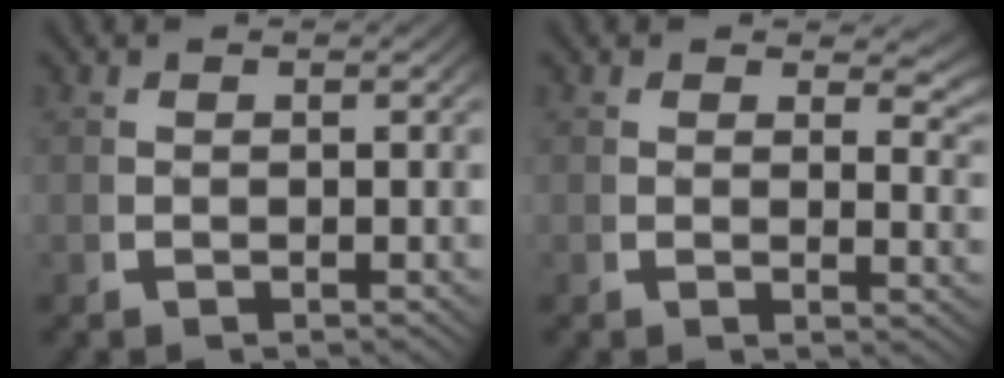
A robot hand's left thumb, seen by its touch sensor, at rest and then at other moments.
{"total": 3.3, "force": [2.1, 1.4, 2.1], "torque": [-0.007, -0.004, 0.024]}